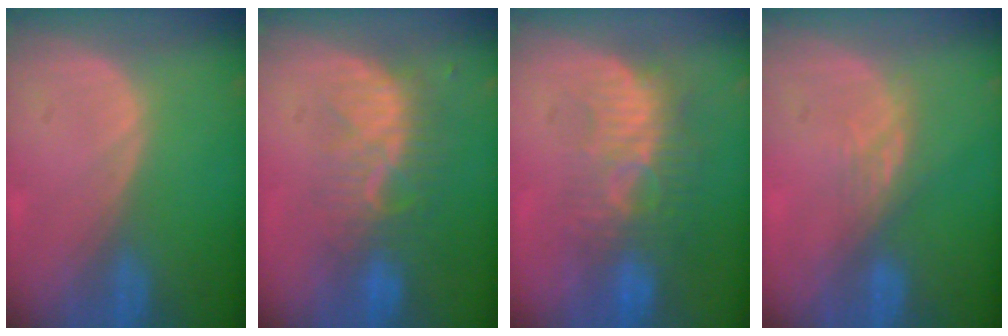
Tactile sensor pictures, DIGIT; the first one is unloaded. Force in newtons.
{"total": 8.3, "press": 7.3, "slide": 3.8}
{"total": 9.1, "press": 8.3, "slide": 3.8}
{"total": 3.0, "press": 2.6, "slide": 1.5}